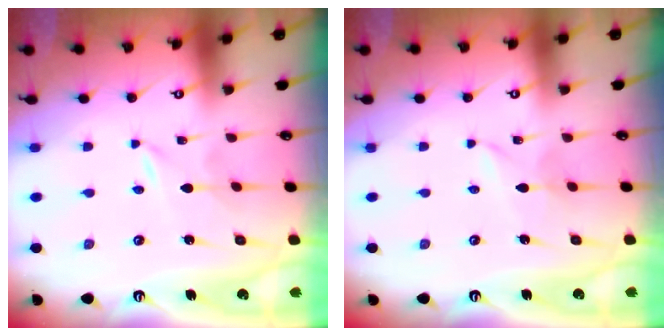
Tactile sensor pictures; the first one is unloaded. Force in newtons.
{"total": 1.9, "press": 1.9, "slide": 0.2}